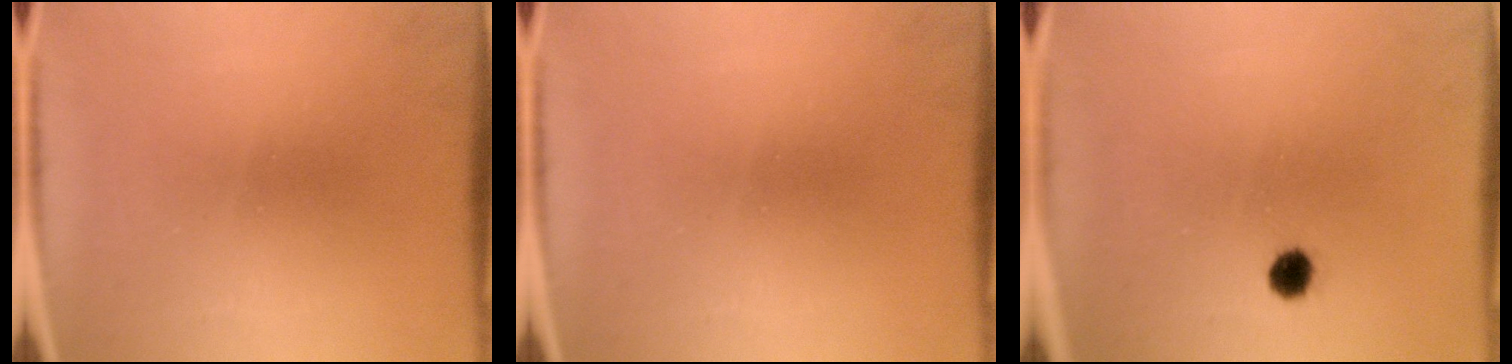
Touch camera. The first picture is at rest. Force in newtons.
{"total": 0.0}
{"total": 2.4}